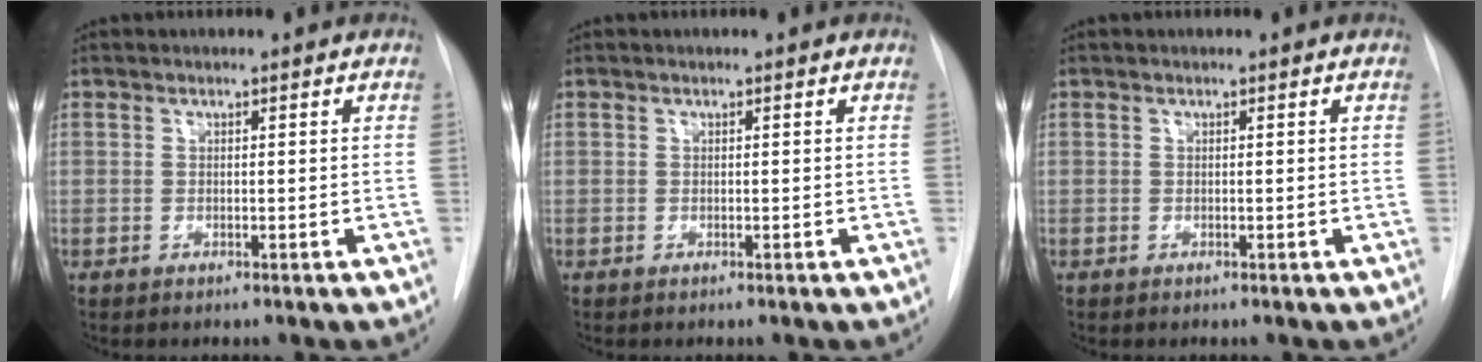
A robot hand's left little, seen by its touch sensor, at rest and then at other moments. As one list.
[{"total": 0.0}, {"total": 0.0}]